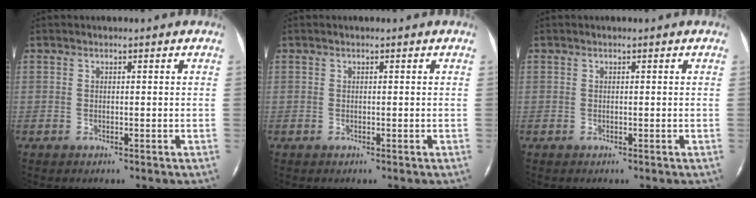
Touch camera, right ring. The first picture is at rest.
{"total": 0.0}
{"total": 0.0}